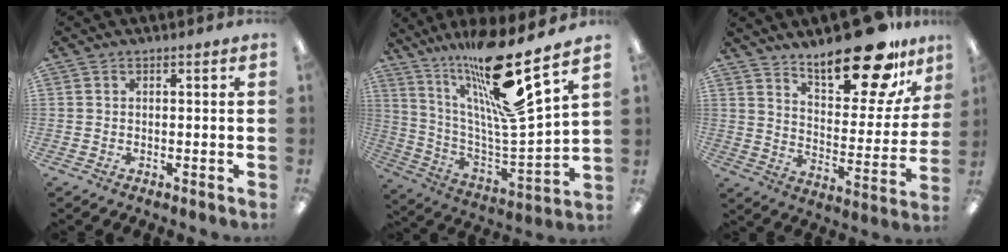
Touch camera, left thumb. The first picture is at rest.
{"total": 23.7, "force": [17.4, 2.7, 16.0], "torque": [-0.271, -0.118, 0.275]}
{"total": 21.5, "force": [16.3, 7.5, 11.8], "torque": [-0.165, -0.109, 0.270]}